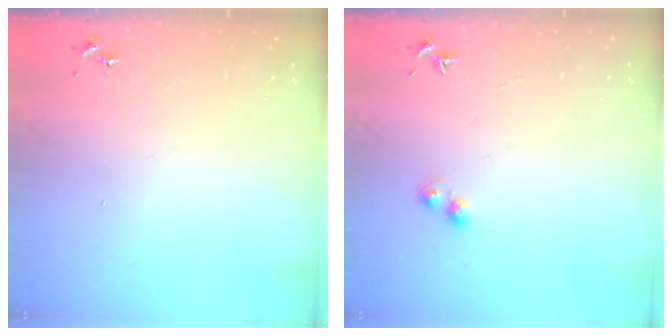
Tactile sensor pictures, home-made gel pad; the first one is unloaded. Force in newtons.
{"total": 3.6, "press": 3.5, "slide": 0.4}